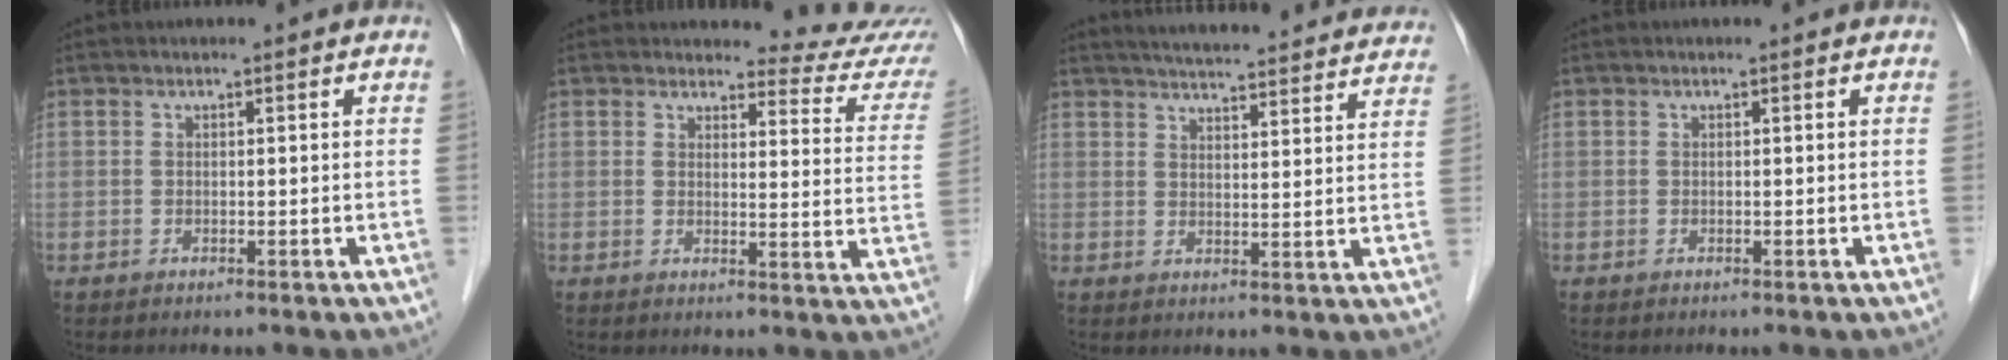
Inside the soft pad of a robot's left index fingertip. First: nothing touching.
{"total": 10.2, "force": [10.1, 0.4, 0.5], "torque": [0.010, -0.080, 0.090]}
{"total": 24.5, "force": [22.9, 2.8, 8.2], "torque": [-0.120, -0.019, 0.279]}
{"total": 0.0}